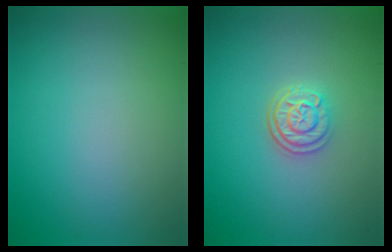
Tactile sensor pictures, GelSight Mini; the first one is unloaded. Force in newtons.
{"total": 2.8, "press": 2.4, "slide": 1.4}